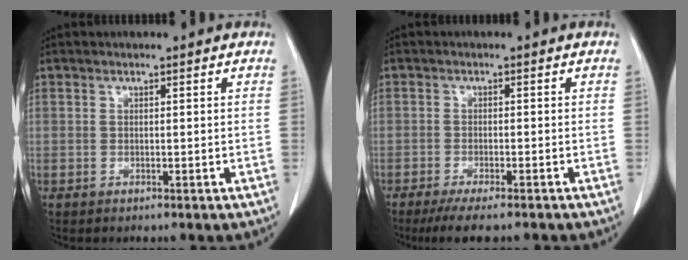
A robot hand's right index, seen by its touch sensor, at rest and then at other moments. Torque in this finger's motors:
{"motor_torque": [0.02, -0.04, 0.28, 0.07]}